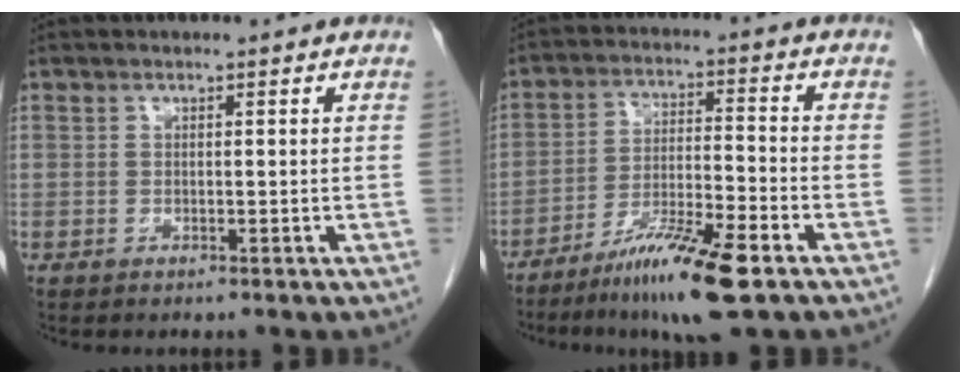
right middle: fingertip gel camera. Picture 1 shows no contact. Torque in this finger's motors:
{"motor_torque": [1.18, -0.96, 0.22, 0.11]}